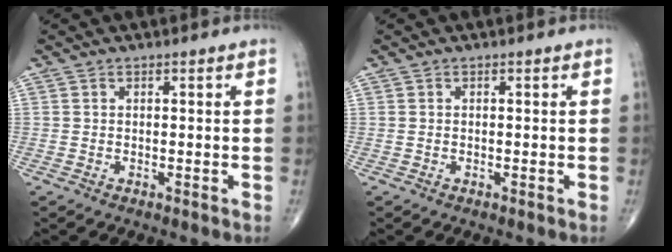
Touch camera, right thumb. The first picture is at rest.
{"total": 0.0}